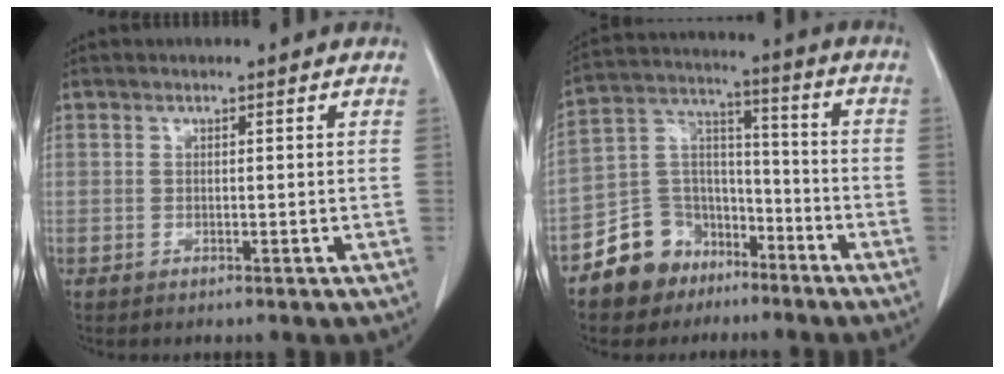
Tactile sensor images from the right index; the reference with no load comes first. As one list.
[{"total": 11.4, "force": [-7.4, 8.4, 2.1], "torque": [-0.042, 0.061, -0.126]}]